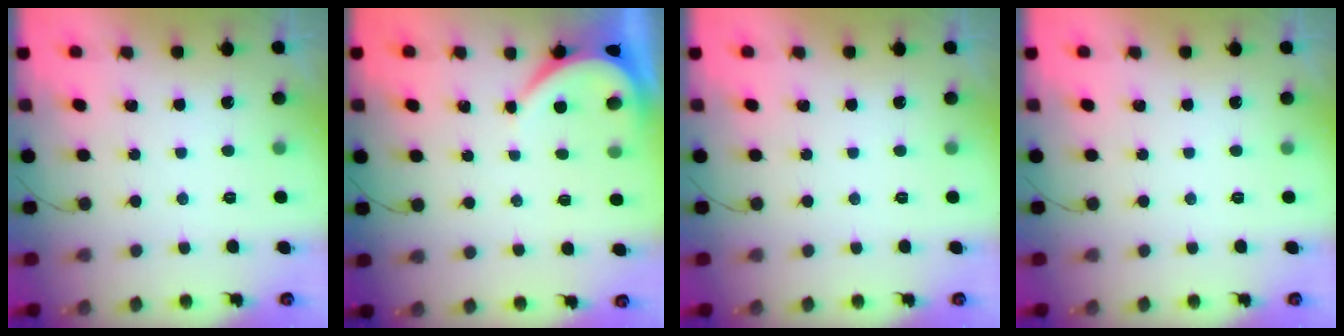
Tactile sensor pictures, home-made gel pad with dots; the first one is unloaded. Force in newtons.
{"total": 3.9, "press": 3.9, "slide": 0.6}
{"total": 0.0}
{"total": 0.0}